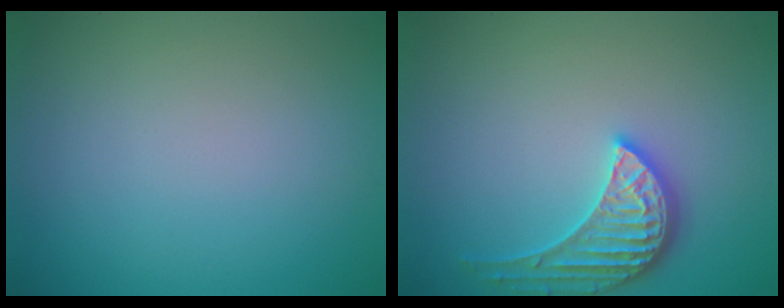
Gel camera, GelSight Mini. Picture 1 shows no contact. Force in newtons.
{"total": 3.4, "press": 3.3, "slide": 0.6}